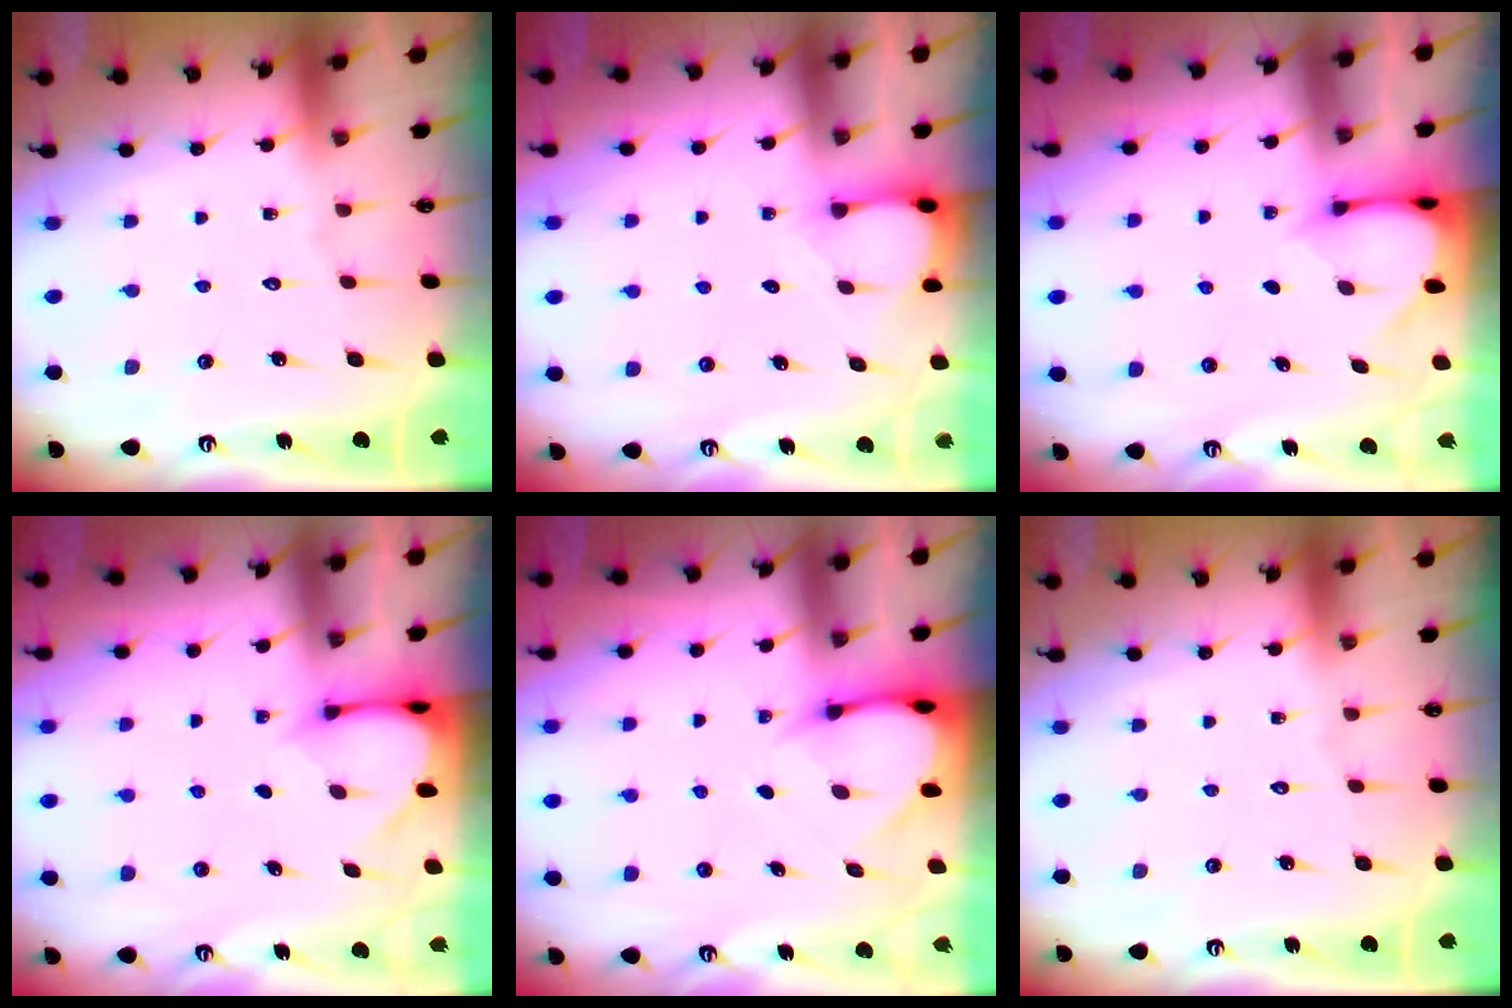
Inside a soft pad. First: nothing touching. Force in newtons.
{"total": 3.1, "press": 3.1, "slide": 0.2}
{"total": 3.4, "press": 3.4, "slide": 0.3}
{"total": 3.3, "press": 3.3, "slide": 0.3}
{"total": 3.4, "press": 3.4, "slide": 0.2}
{"total": 0.0}